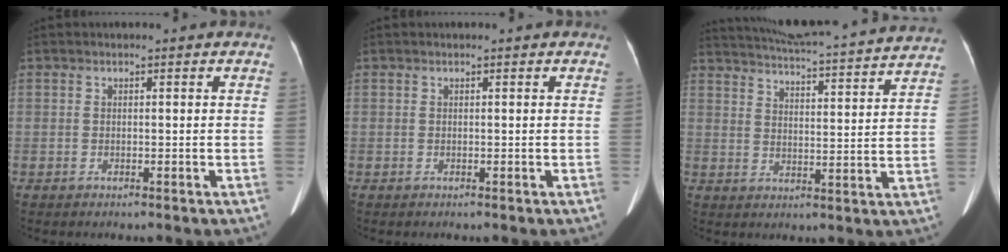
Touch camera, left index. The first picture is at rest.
{"total": 0.0}
{"total": 24.4, "force": [22.9, 1.1, 8.2], "torque": [-0.138, -0.018, 0.294]}